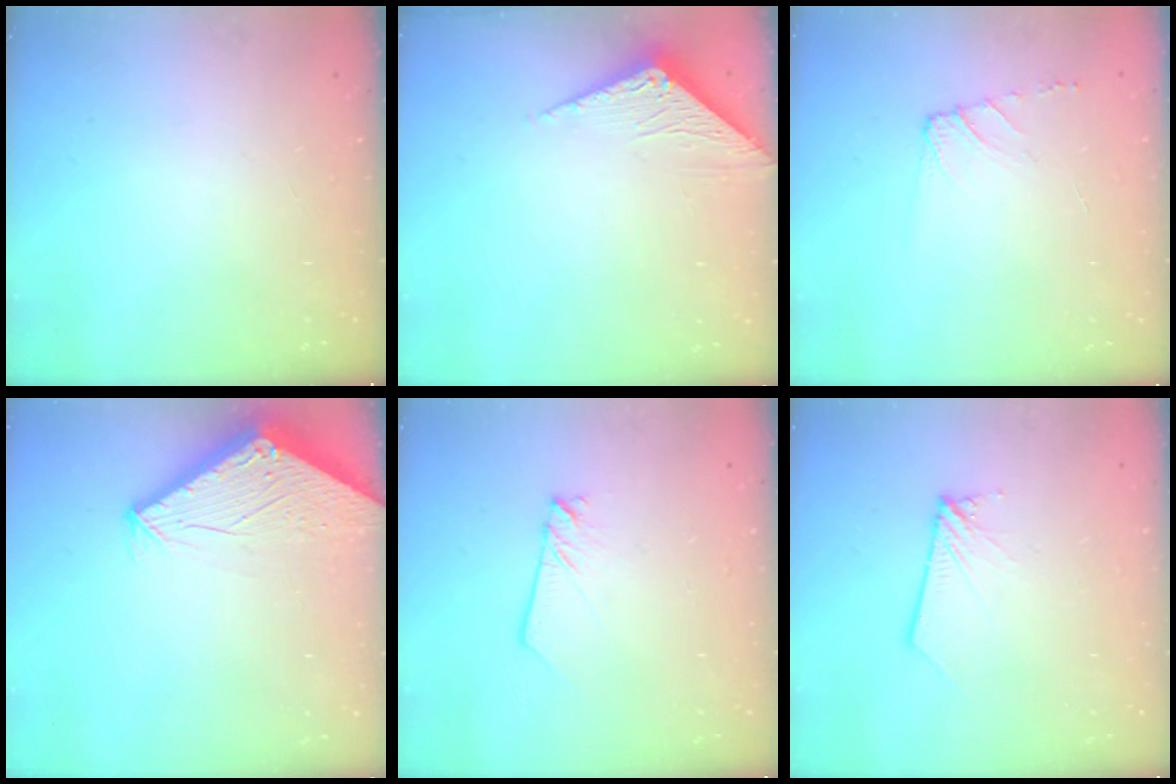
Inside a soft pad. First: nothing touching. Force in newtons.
{"total": 3.4, "press": 3.4, "slide": 0.2}
{"total": 7.0, "press": 6.9, "slide": 1.0}
{"total": 2.8, "press": 2.8, "slide": 0.1}
{"total": 2.4, "press": 2.4, "slide": 0.2}
{"total": 2.7, "press": 2.7, "slide": 0.2}